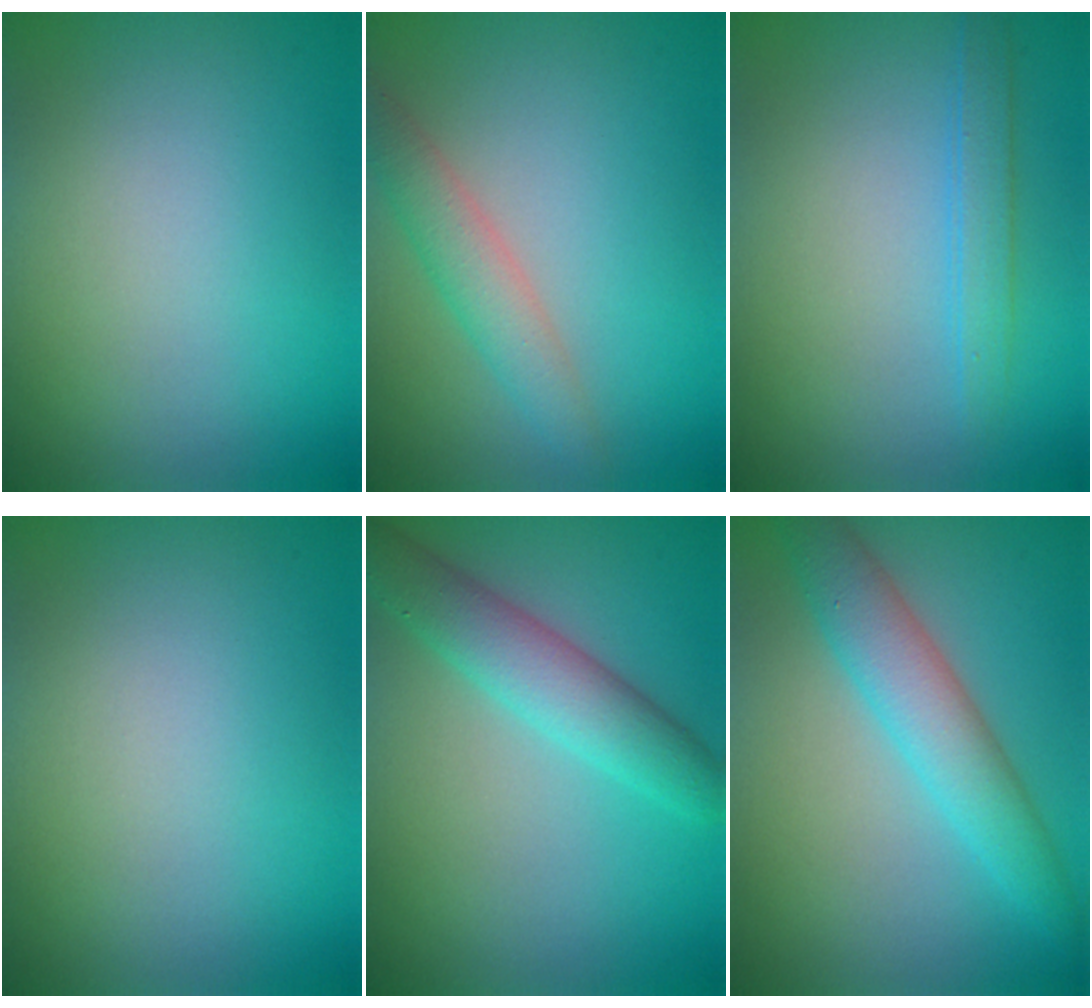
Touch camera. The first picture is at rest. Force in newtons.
{"total": 3.1, "press": 3.1, "slide": 0.0}
{"total": 1.9, "press": 1.9, "slide": 0.1}
{"total": 0.0}
{"total": 4.8, "press": 4.8, "slide": 0.2}
{"total": 4.8, "press": 4.8, "slide": 0.3}